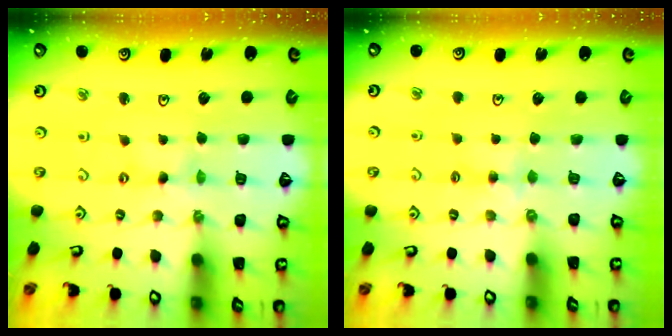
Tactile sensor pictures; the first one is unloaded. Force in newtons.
{"total": 4.0, "press": 4.0, "slide": 0.5}